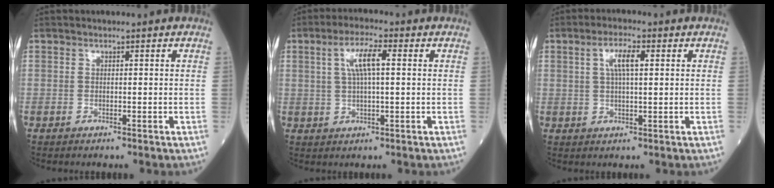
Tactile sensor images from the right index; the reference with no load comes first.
{"total": 5.9, "force": [1.5, 1.0, 5.6], "torque": [-0.111, 0.011, 0.029]}
{"total": 4.6, "force": [1.5, 1.0, 4.3], "torque": [-0.085, 0.008, 0.028]}